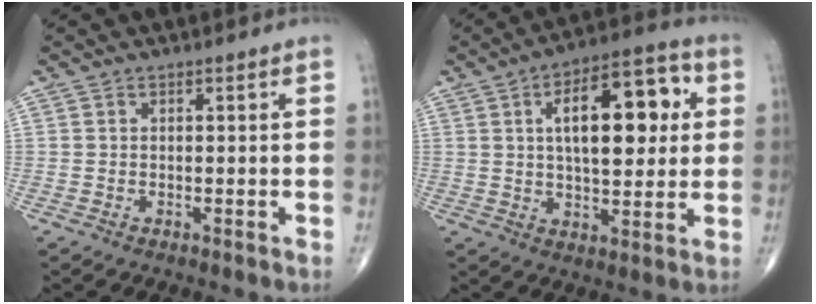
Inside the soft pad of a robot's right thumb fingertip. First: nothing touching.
{"total": 17.4, "force": [3.9, 8.0, 14.9], "torque": [-0.194, 0.013, 0.055]}